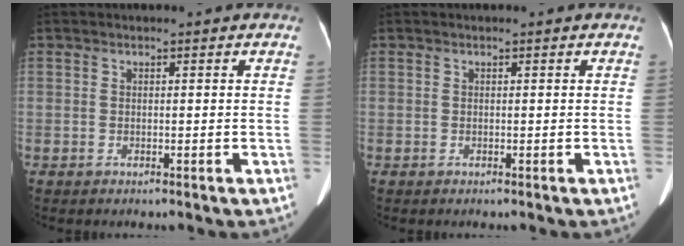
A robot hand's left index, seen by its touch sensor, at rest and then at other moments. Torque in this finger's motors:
{"motor_torque": [-0.11, -0.08, 0.00, 0.00]}